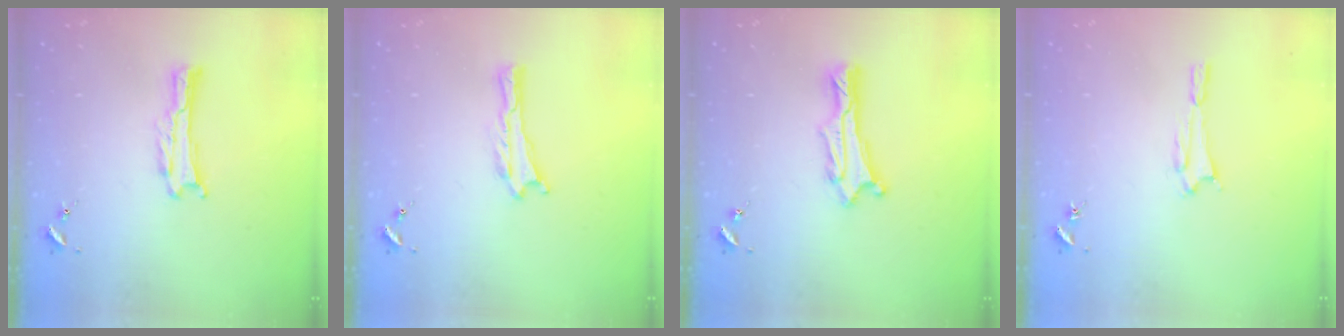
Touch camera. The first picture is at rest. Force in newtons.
{"total": 0.0}
{"total": 1.5, "press": 1.5, "slide": 0.1}
{"total": 1.6, "press": 1.6, "slide": 0.1}